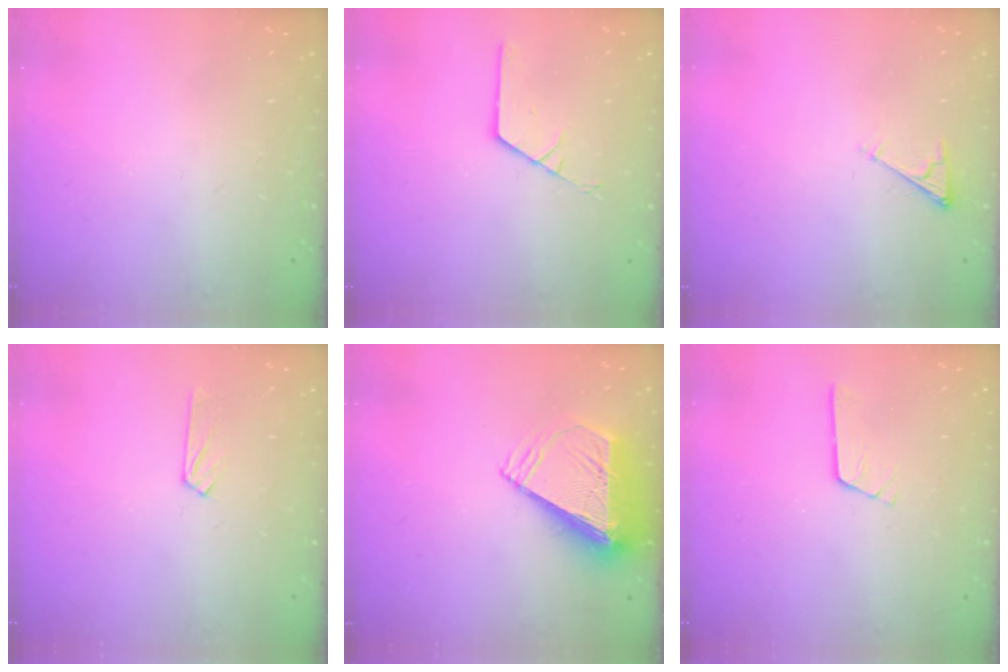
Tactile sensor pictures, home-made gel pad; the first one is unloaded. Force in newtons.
{"total": 1.8, "press": 1.8, "slide": 0.2}
{"total": 2.8, "press": 2.7, "slide": 0.4}
{"total": 4.9, "press": 4.8, "slide": 0.6}
{"total": 9.7, "press": 9.6, "slide": 1.4}
{"total": 2.3, "press": 2.3, "slide": 0.3}